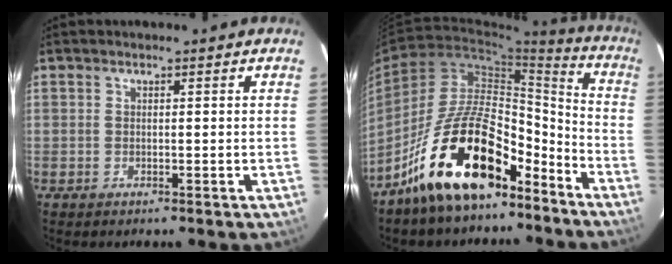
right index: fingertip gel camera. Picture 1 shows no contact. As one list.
[{"total": 20.4, "force": [-14.0, 8.3, 12.2], "torque": [-0.212, 0.034, -0.229]}]